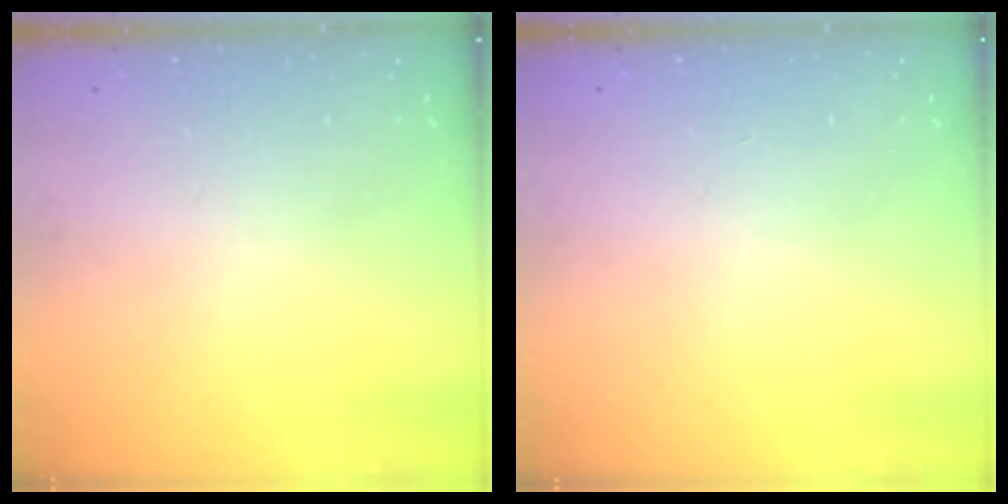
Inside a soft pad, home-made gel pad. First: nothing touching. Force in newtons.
{"total": 0.0}